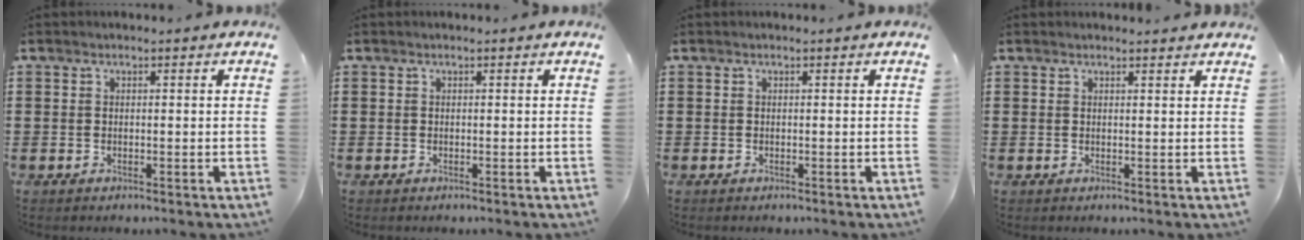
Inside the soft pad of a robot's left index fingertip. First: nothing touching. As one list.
[{"total": 0.0}, {"total": 0.0}, {"total": 1.0, "force": [1.0, 0.0, 0.2], "torque": [-0.005, -0.002, 0.019]}]